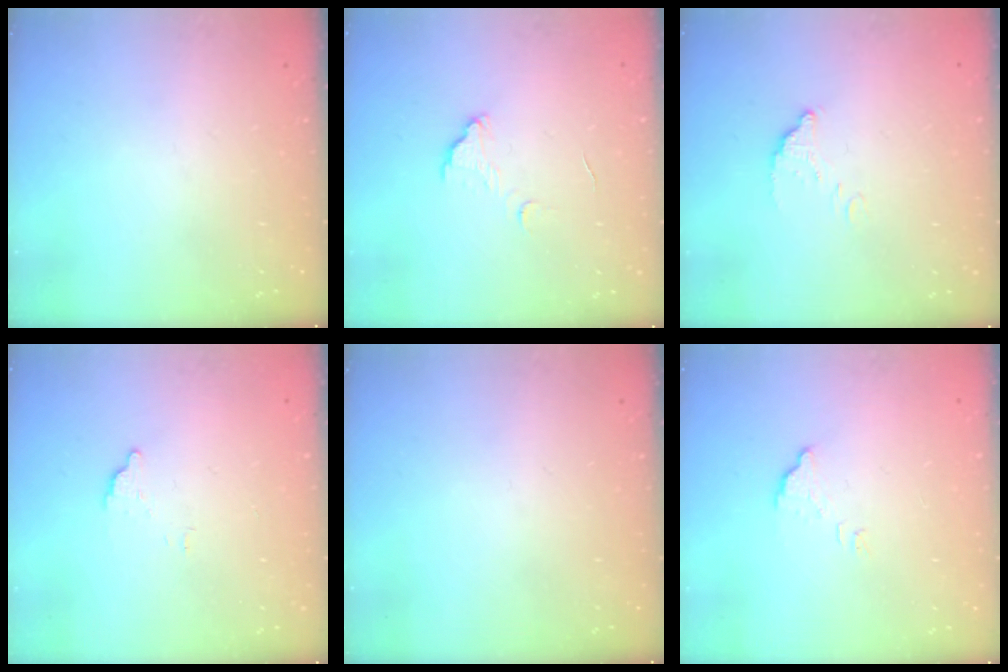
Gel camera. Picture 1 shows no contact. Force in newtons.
{"total": 5.9, "press": 5.9, "slide": 0.4}
{"total": 4.9, "press": 4.9, "slide": 0.1}
{"total": 3.6, "press": 3.6, "slide": 0.1}
{"total": 0.0}
{"total": 2.3, "press": 2.3, "slide": 0.1}